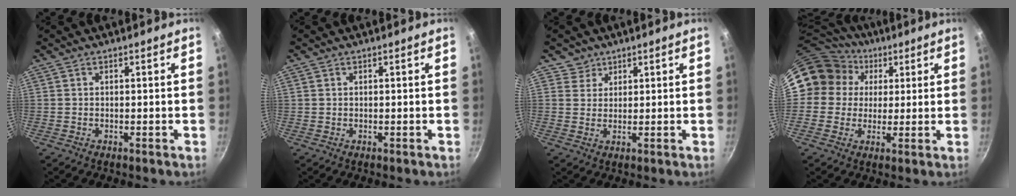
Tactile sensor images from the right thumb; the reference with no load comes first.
{"total": 0.0}
{"total": 3.1, "force": [1.9, 2.4, -0.4], "torque": [0.036, -0.002, 0.027]}
{"total": 14.2, "force": [4.2, 12.7, 4.8], "torque": [-0.064, 0.016, 0.059]}